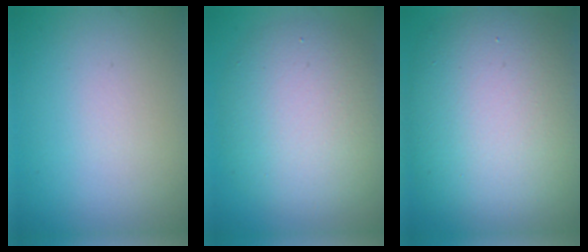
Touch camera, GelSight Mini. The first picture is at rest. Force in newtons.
{"total": 7.5, "press": 7.5, "slide": 0.3}
{"total": 13.5, "press": 13.5, "slide": 0.4}